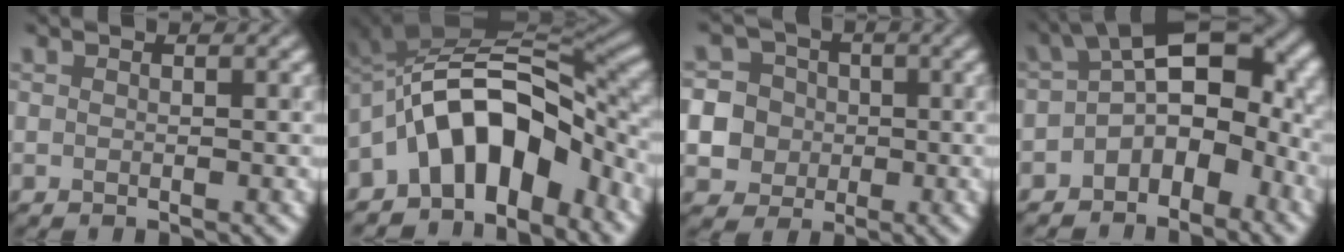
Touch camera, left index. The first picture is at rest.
{"total": 10.6, "force": [-4.6, 5.6, 7.8], "torque": [-0.106, 0.023, -0.089]}
{"total": 9.8, "force": [-1.2, 9.4, 2.5], "torque": [-0.074, -0.001, -0.032]}
{"total": 9.0, "force": [-1.6, 5.6, 6.9], "torque": [-0.088, 0.015, -0.037]}